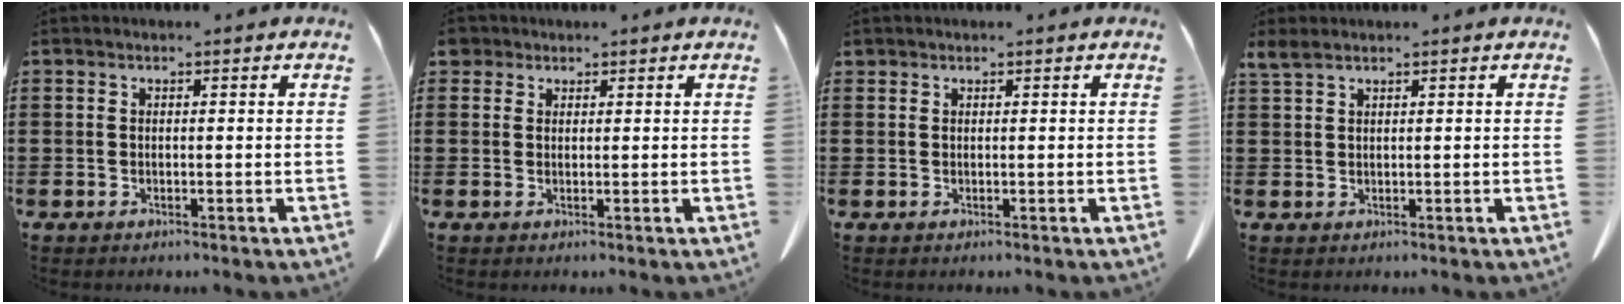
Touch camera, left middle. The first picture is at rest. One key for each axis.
{"total": 1.9, "fx": 1.4, "fy": 1.2, "fz": 0.3, "tx": -0.013, "ty": 0.009, "tz": 0.027}
{"total": 0.5, "fx": 0.4, "fy": 0.3, "fz": 0.1, "tx": -0.003, "ty": 0.002, "tz": 0.008}
{"total": 2.2, "fx": 1.7, "fy": 0.6, "fz": 1.3, "tx": -0.030, "ty": 0.002, "tz": 0.031}